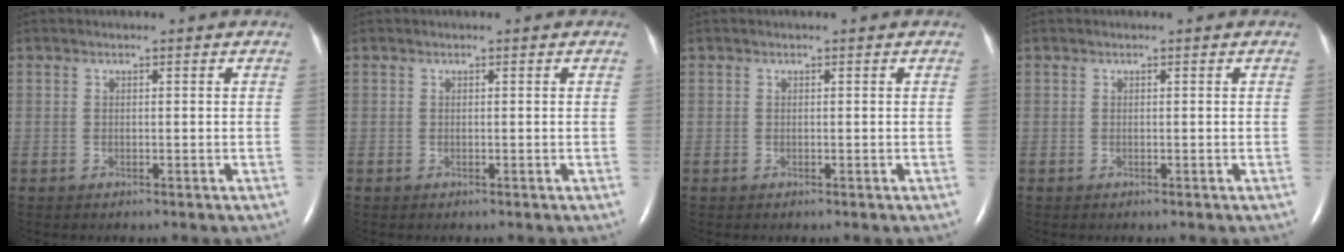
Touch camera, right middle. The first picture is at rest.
{"total": 0.0}
{"total": 0.0}
{"total": 0.0}